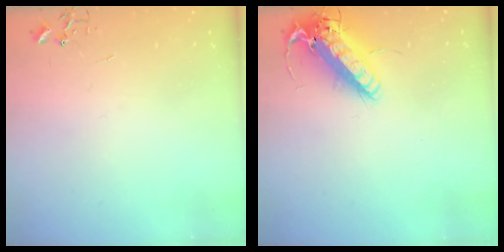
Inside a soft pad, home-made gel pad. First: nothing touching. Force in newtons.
{"total": 17.8, "press": 17.5, "slide": 3.4}